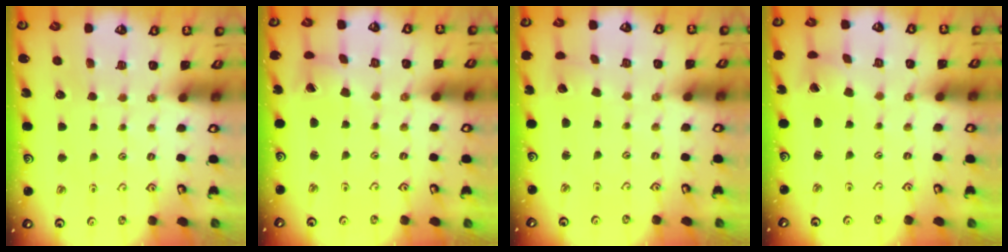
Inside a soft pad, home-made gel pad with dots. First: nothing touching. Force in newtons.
{"total": 2.5, "press": 2.5, "slide": 0.4}
{"total": 1.8, "press": 1.8, "slide": 0.2}
{"total": 1.0, "press": 1.0, "slide": 0.1}